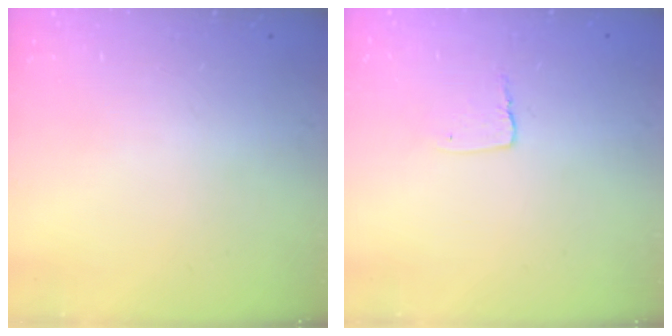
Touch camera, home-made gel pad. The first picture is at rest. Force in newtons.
{"total": 3.6, "press": 3.6, "slide": 0.3}